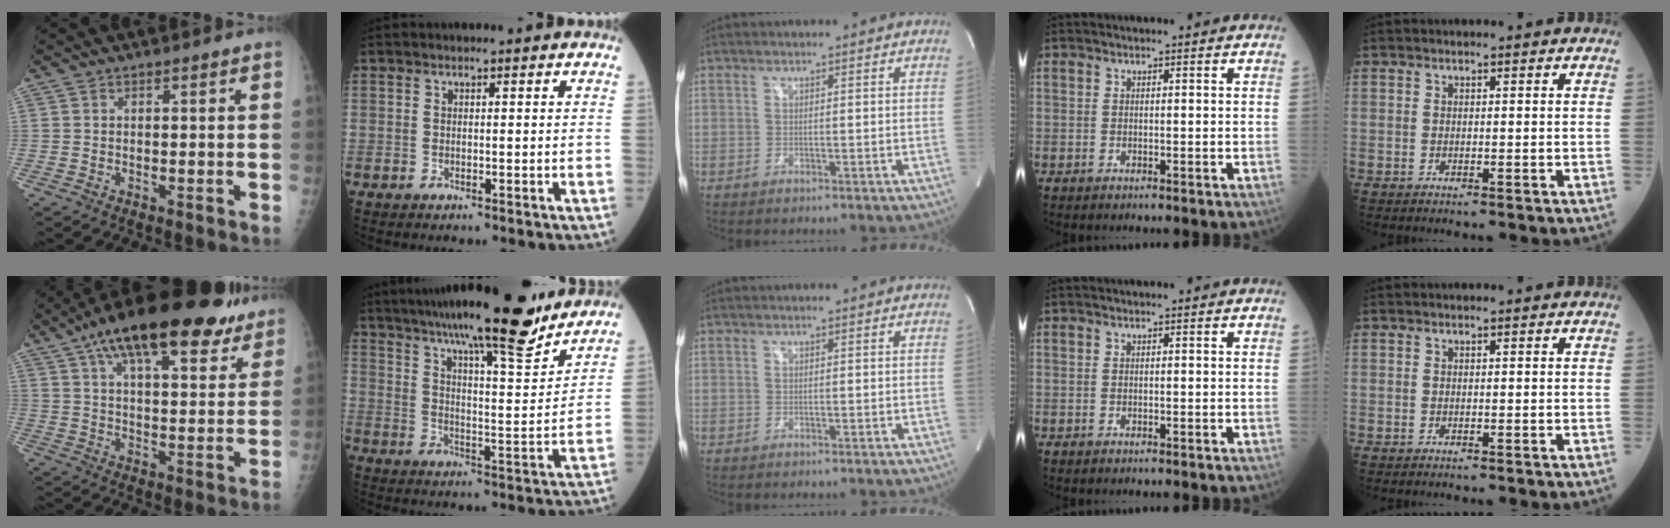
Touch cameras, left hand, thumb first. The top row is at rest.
{"thumb": {"total": 24.6, "force": [15.7, 9.4, 16.4], "torque": [-0.233, -0.017, 0.235]}, "index": {"total": 21.1, "force": [17.5, 2.1, 11.7], "torque": [-0.191, -0.001, 0.253]}}